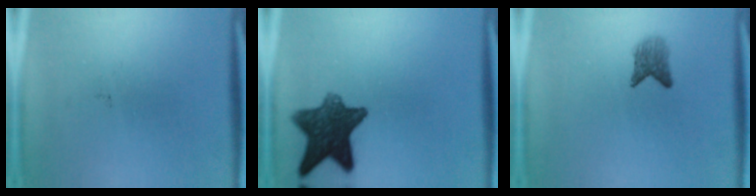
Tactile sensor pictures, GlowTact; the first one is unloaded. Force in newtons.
{"total": 11.0}
{"total": 2.8}